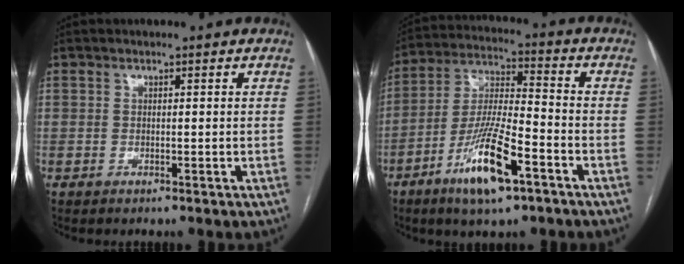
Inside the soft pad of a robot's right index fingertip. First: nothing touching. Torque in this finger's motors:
{"motor_torque": [1.66, -0.47, 0.67, 0.20]}